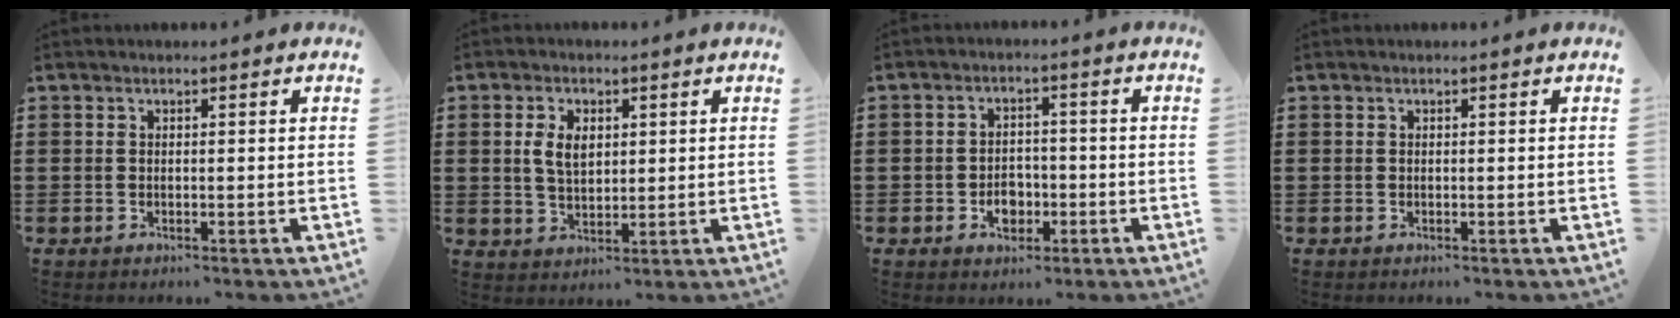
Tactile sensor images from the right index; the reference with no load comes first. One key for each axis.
{"total": 4.5, "fx": 0.9, "fy": 2.7, "fz": 3.5, "tx": -0.074, "ty": 0.005, "tz": 0.010}
{"total": 3.8, "fx": -1.3, "fy": 2.9, "fz": 2.1, "tx": -0.034, "ty": 0.002, "tz": -0.027}
{"total": 0.0}